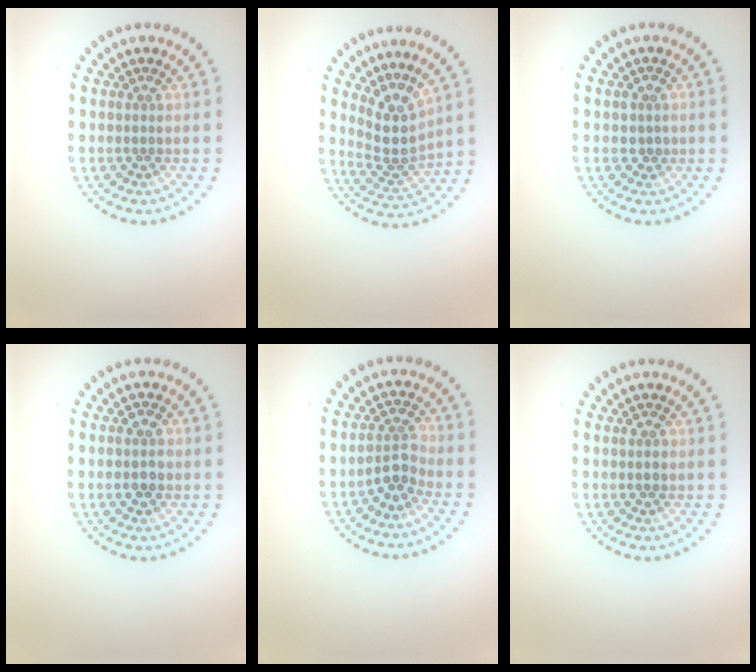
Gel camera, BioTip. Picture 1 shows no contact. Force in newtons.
{"total": 3.5, "press": 2.6, "slide": 2.3}
{"total": 1.4, "press": 1.3, "slide": 0.5}
{"total": 2.1, "press": 2.0, "slide": 0.1}
{"total": 2.4, "press": 2.2, "slide": 1.0}
{"total": 1.3, "press": 1.3, "slide": 0.2}